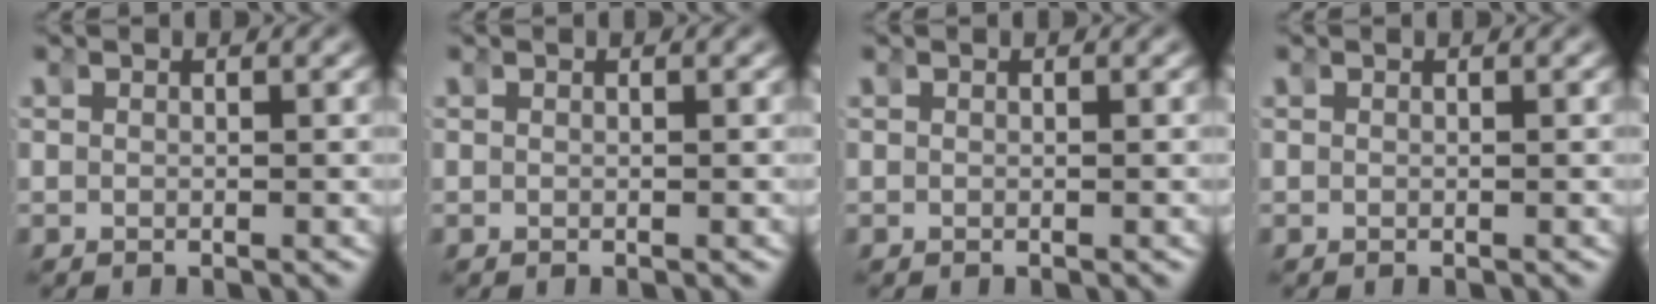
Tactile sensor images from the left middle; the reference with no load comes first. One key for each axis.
{"total": 0.0}
{"total": 0.0}
{"total": 0.0}